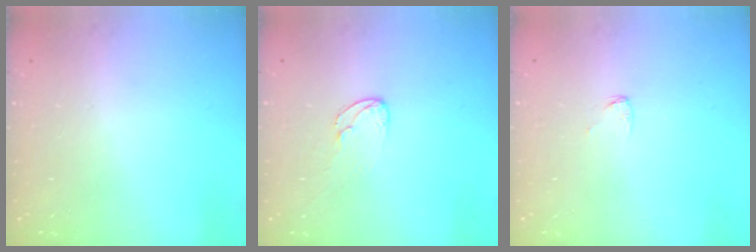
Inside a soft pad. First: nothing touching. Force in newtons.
{"total": 3.1, "press": 3.1, "slide": 0.3}
{"total": 3.1, "press": 3.1, "slide": 0.2}